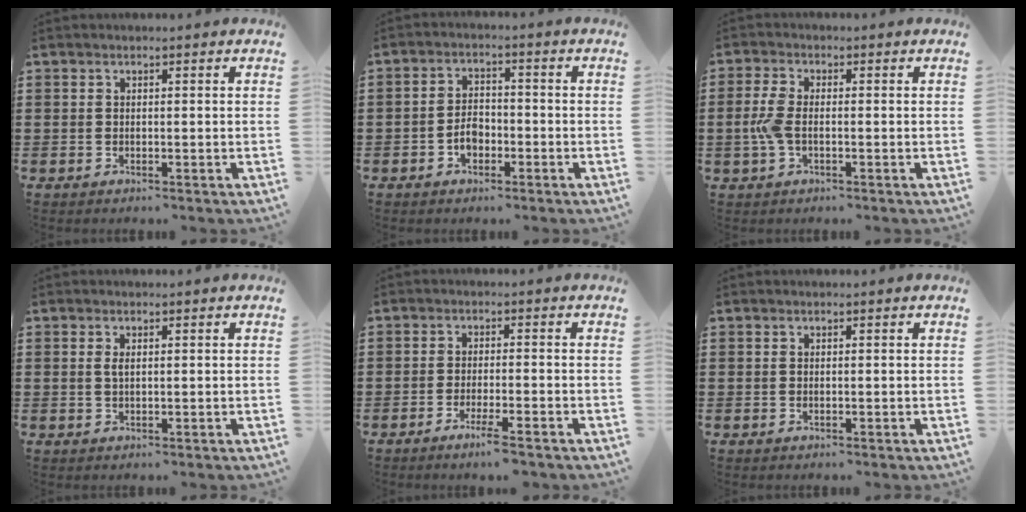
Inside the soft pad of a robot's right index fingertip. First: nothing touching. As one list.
[{"total": 3.6, "force": [-1.5, 2.3, 2.3], "torque": [-0.052, 0.002, -0.032]}, {"total": 4.0, "force": [-0.8, 1.8, 3.5], "torque": [-0.089, -0.006, -0.021]}, {"total": 1.2, "force": [0.3, 0.4, 1.1], "torque": [-0.023, 0.002, 0.005]}, {"total": 5.6, "force": [-4.3, 0.4, 3.6], "torque": [-0.063, -0.007, -0.075]}, {"total": 0.0}]